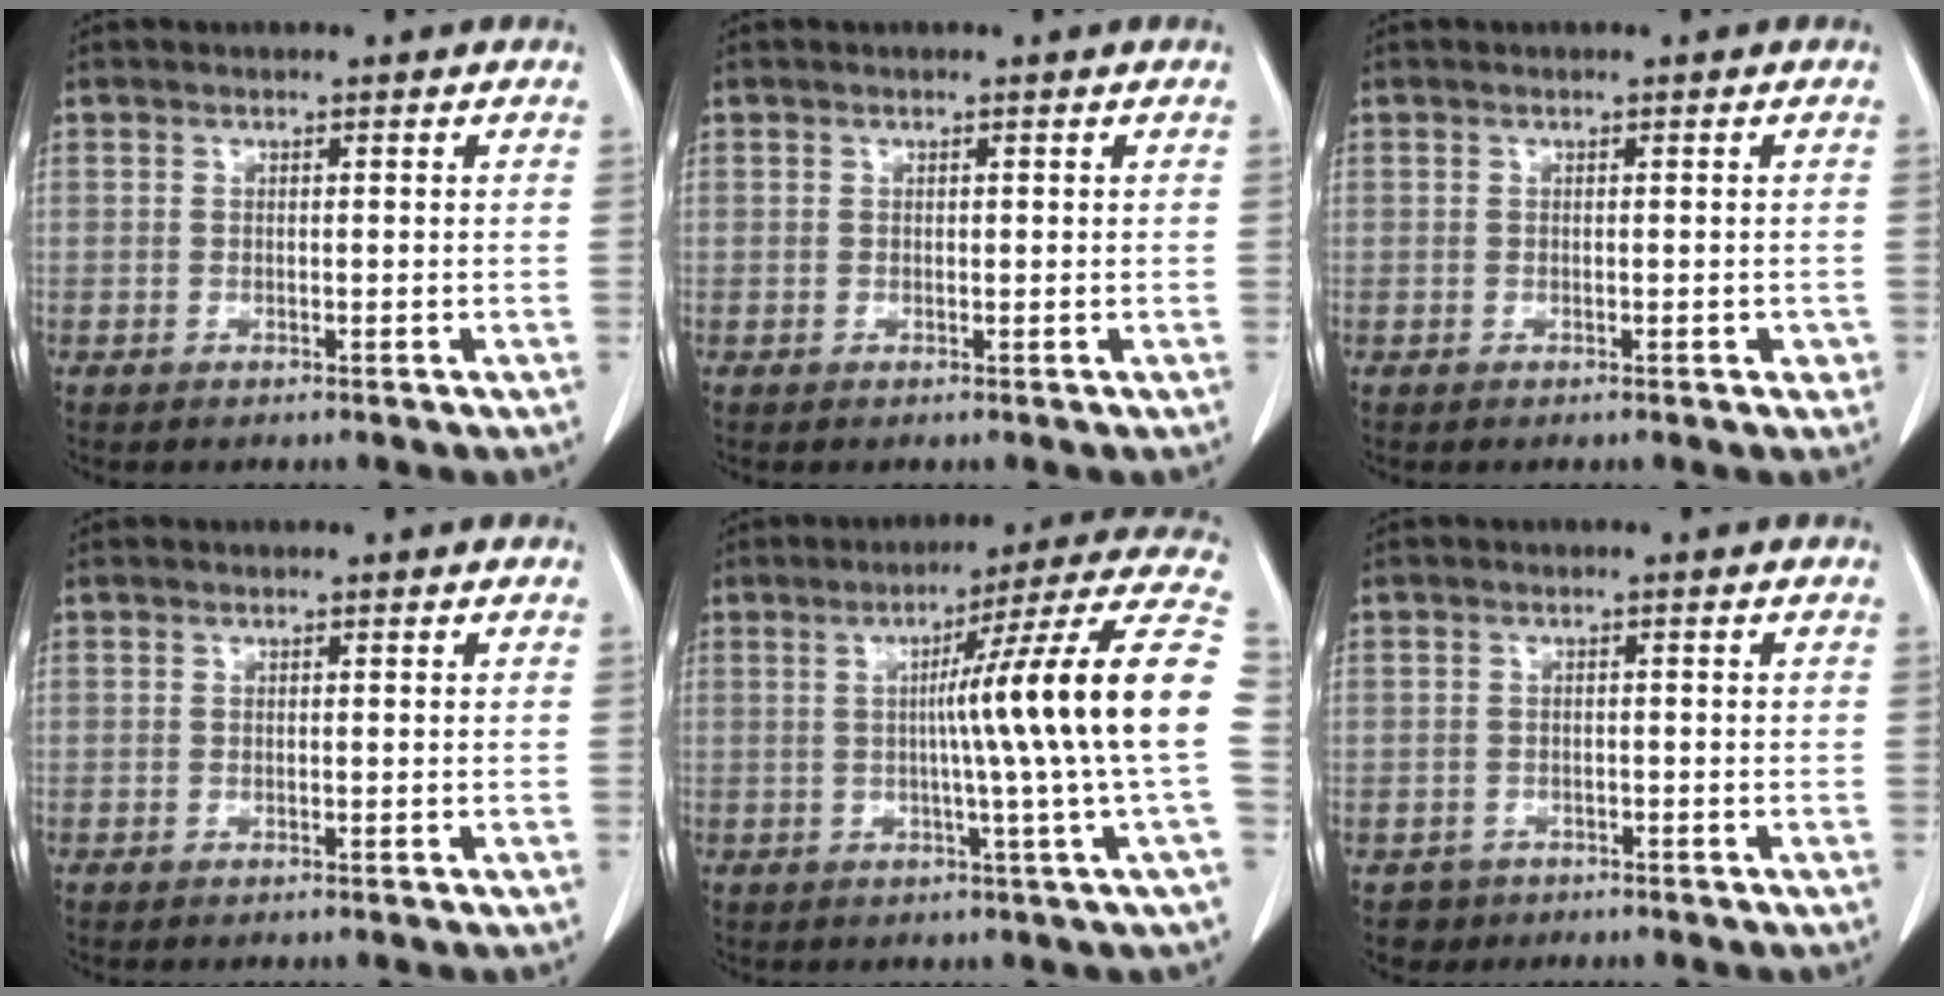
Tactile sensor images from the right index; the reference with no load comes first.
{"total": 0.0}
{"total": 1.0, "force": [-0.2, 0.5, 0.9], "torque": [-0.007, 0.001, -0.002]}
{"total": 0.0}
{"total": 18.3, "force": [0.1, -2.9, 18.0], "torque": [-0.230, 0.007, -0.014]}
{"total": 2.6, "force": [-1.4, 2.2, -0.4], "torque": [0.004, 0.010, -0.025]}